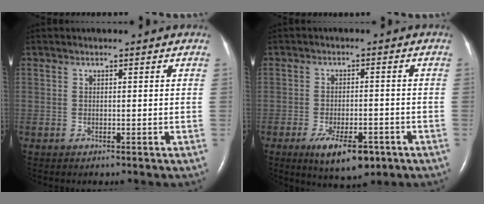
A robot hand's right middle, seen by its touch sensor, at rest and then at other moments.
{"total": 8.2, "force": [-4.8, 2.9, 6.0], "torque": [-0.097, -0.008, -0.068]}